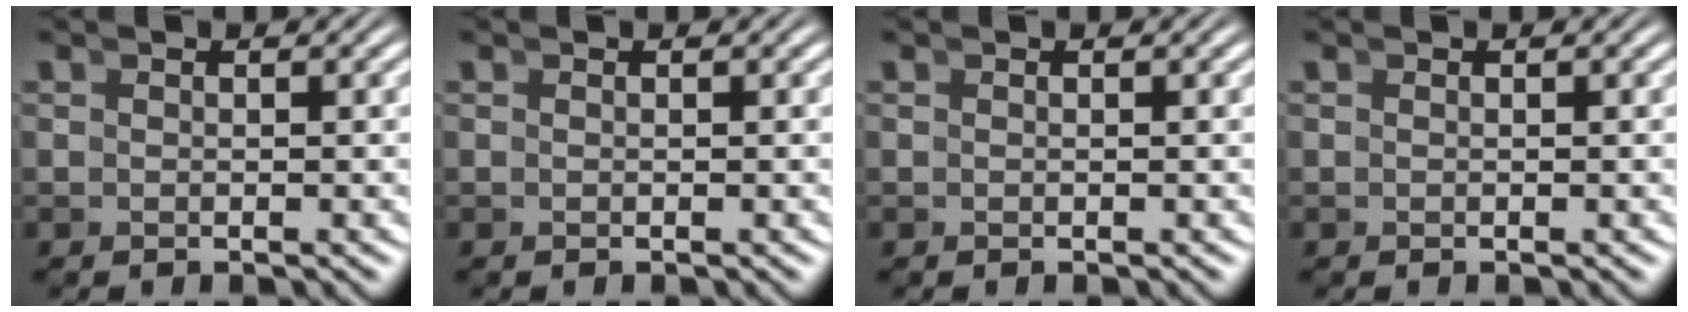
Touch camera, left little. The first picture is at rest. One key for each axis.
{"total": 0.0}
{"total": 0.0}
{"total": 0.0}